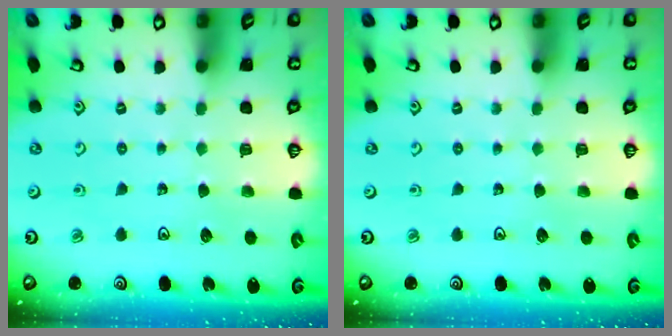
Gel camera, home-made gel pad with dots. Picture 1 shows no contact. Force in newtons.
{"total": 0.0}